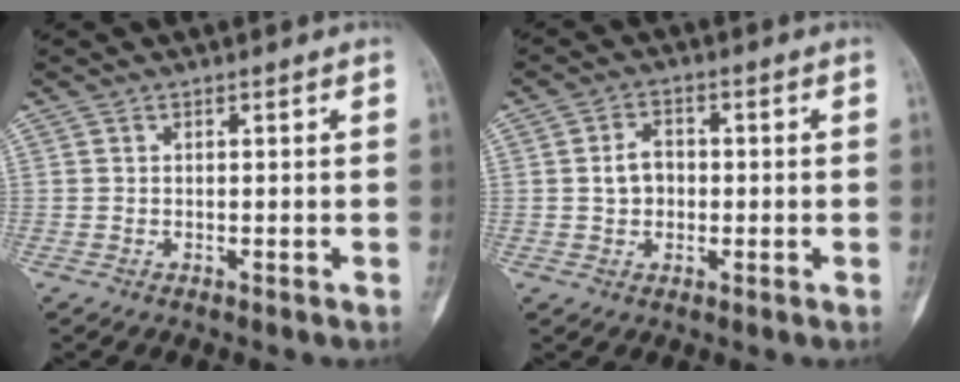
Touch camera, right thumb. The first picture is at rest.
{"total": 4.4, "force": [-0.1, 3.4, 2.8], "torque": [-0.037, 0.013, -0.007]}